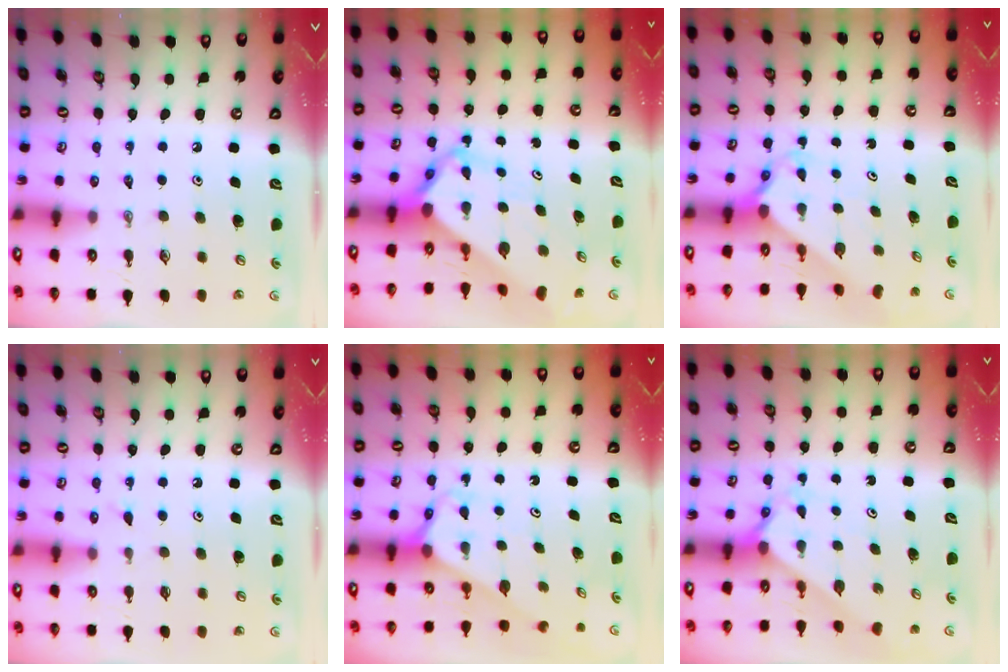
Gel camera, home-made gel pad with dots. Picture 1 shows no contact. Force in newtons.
{"total": 5.3, "press": 5.3, "slide": 0.4}
{"total": 2.3, "press": 2.3, "slide": 0.2}
{"total": 7.1, "press": 7.1, "slide": 0.5}
{"total": 2.6, "press": 2.6, "slide": 0.1}
{"total": 2.0, "press": 2.0, "slide": 0.2}